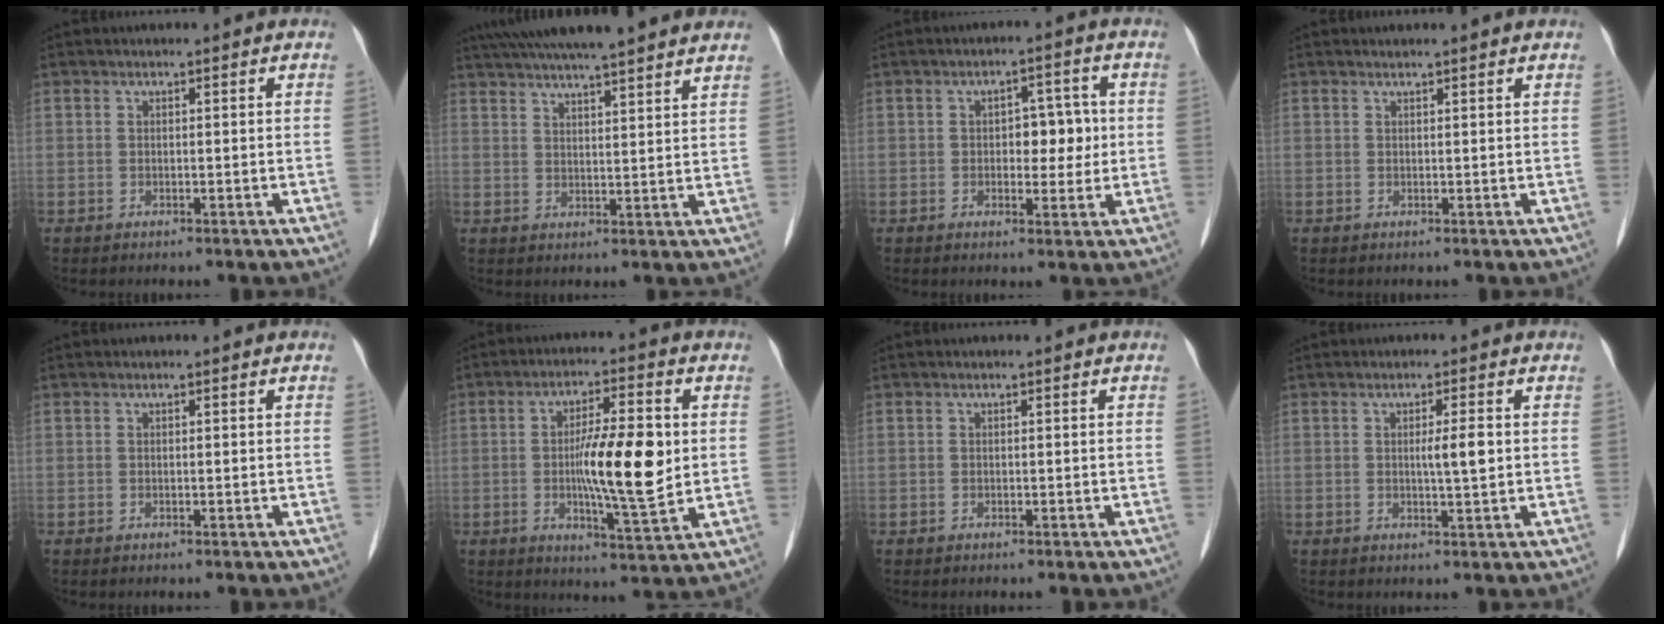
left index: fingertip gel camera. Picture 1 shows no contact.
{"total": 19.6, "force": [17.2, 1.7, 9.3], "torque": [-0.156, 0.044, 0.238]}
{"total": 1.0, "force": [0.1, 0.4, 1.0], "torque": [-0.016, -0.001, 0.003]}
{"total": 1.6, "force": [1.5, -0.1, 0.4], "torque": [-0.013, 0.012, 0.022]}
{"total": 0.0}
{"total": 11.4, "force": [0.3, 1.9, 11.2], "torque": [-0.194, -0.004, 0.002]}
{"total": 0.0}
{"total": 2.9, "force": [0.3, 0.0, 2.9], "torque": [-0.047, -0.003, 0.004]}